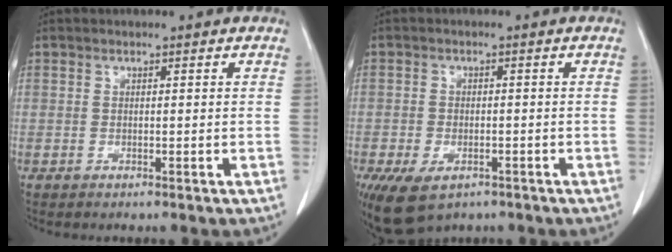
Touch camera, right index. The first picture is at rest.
{"total": 9.7, "force": [-5.6, 5.7, 5.5], "torque": [-0.115, -0.004, -0.082]}